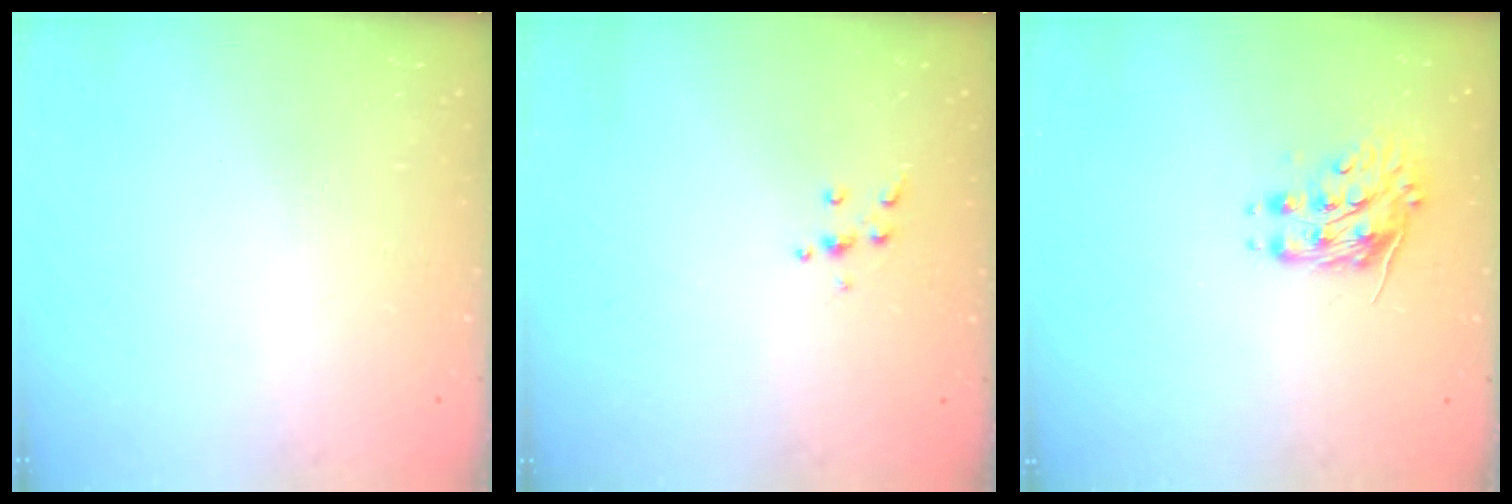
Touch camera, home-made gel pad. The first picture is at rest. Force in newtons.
{"total": 4.5, "press": 4.5, "slide": 0.5}
{"total": 8.2, "press": 8.2, "slide": 0.3}